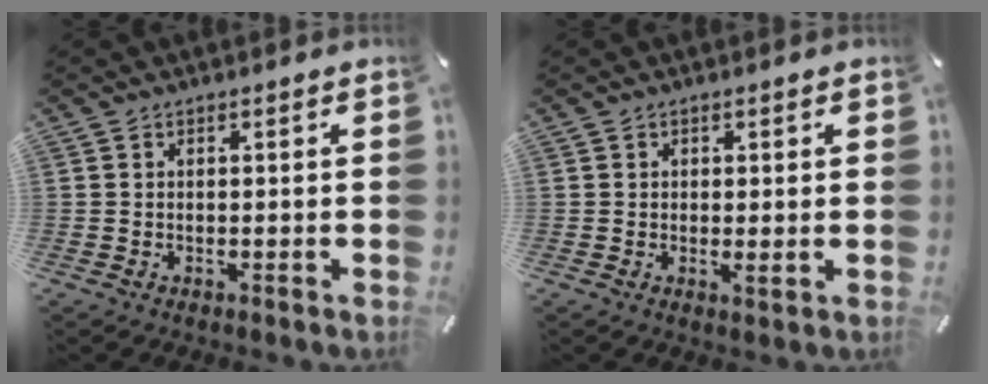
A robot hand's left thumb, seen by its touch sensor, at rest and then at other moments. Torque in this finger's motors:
{"motor_torque": [0.50, 0.36, -0.01, -0.25, 0.00]}